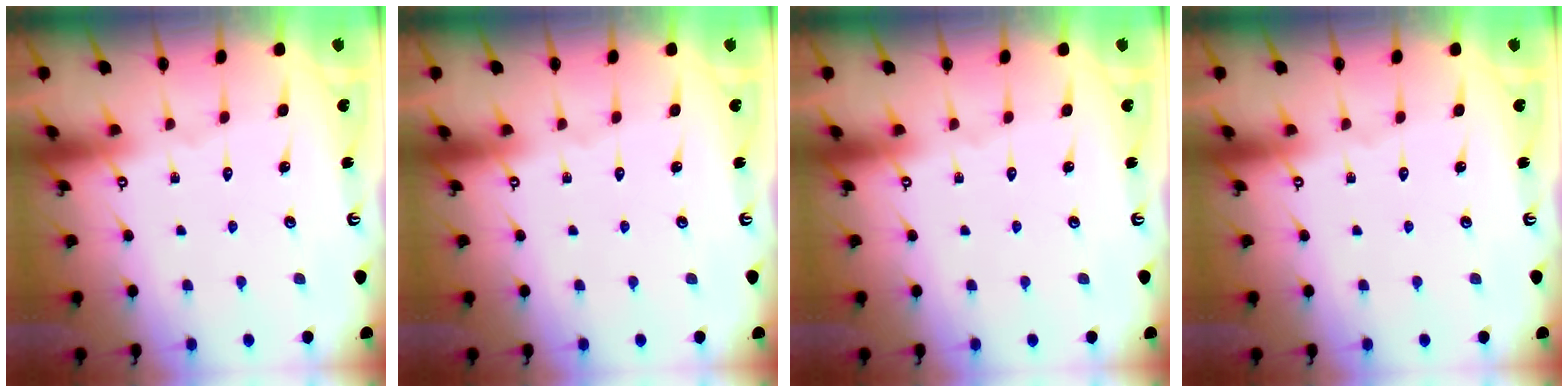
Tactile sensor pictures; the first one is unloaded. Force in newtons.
{"total": 0.0}
{"total": 0.0}
{"total": 0.0}